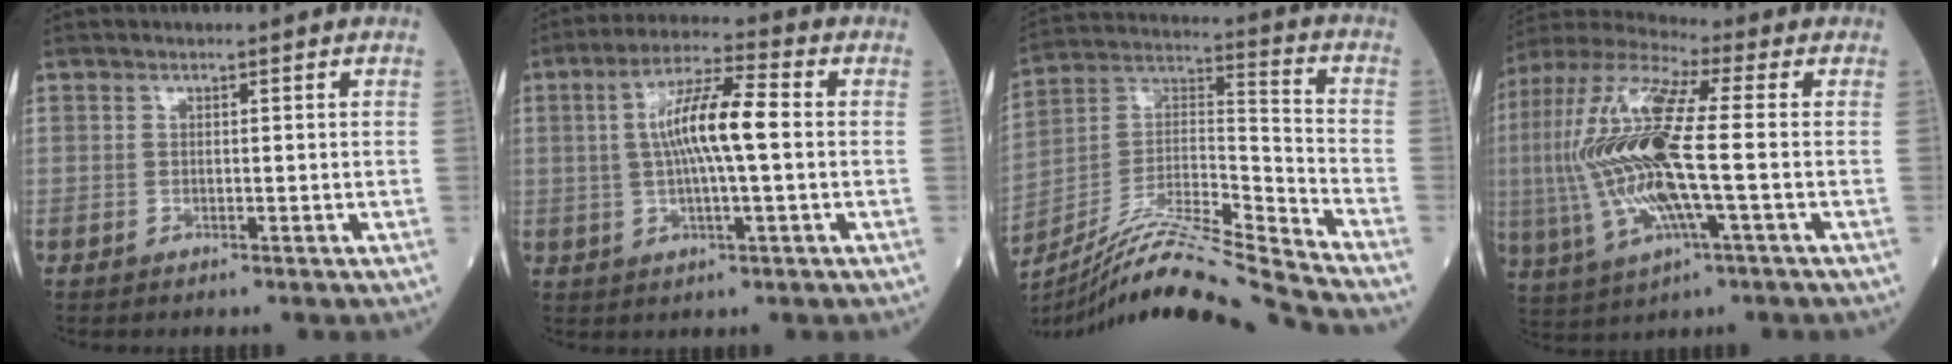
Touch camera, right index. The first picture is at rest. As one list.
[{"total": 9.9, "force": [0.6, 1.3, 9.8], "torque": [-0.184, 0.014, 0.006]}, {"total": 19.6, "force": [-17.7, -1.5, 8.3], "torque": [-0.168, 0.010, -0.314]}, {"total": 19.1, "force": [-0.9, 3.4, 18.8], "torque": [-0.421, 0.002, -0.021]}]